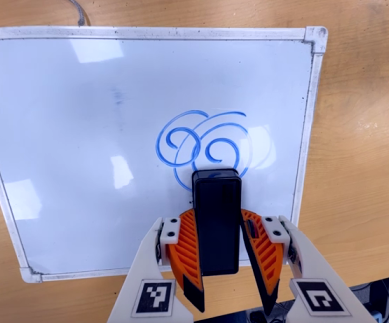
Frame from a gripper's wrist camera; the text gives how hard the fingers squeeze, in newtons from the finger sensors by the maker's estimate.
{"total": 5.4, "left": 5.2, "right": 5.6}